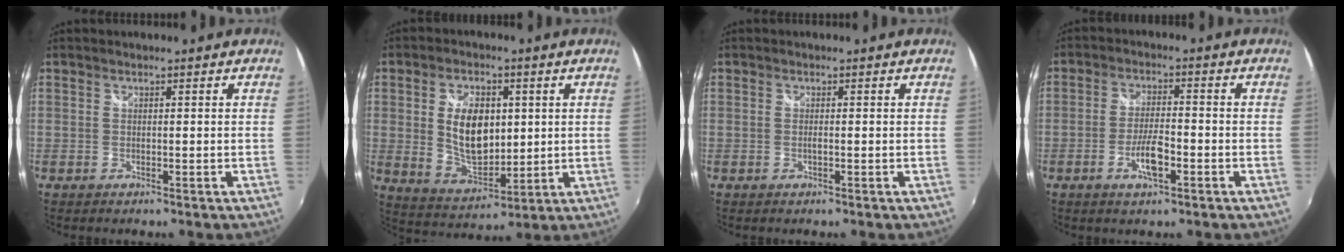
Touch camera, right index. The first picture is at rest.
{"total": 11.1, "force": [1.9, 6.2, 8.9], "torque": [-0.167, 0.005, 0.048]}
{"total": 0.7, "force": [-0.3, 0.0, 0.7], "torque": [-0.012, -0.001, -0.006]}
{"total": 5.8, "force": [-2.7, 1.7, 4.8], "torque": [-0.100, -0.001, -0.048]}